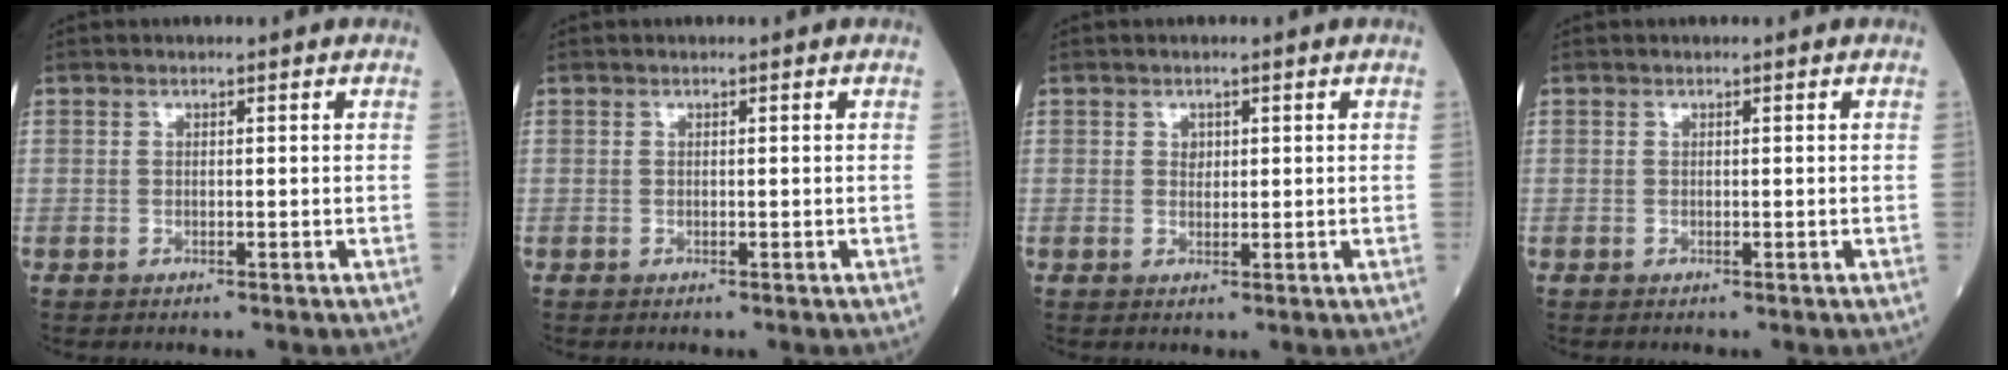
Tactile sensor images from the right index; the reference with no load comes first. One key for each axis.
{"total": 0.0}
{"total": 1.1, "fx": 0.4, "fy": 0.9, "fz": 0.5, "tx": -0.005, "ty": -0.001, "tz": 0.005}
{"total": 0.0}